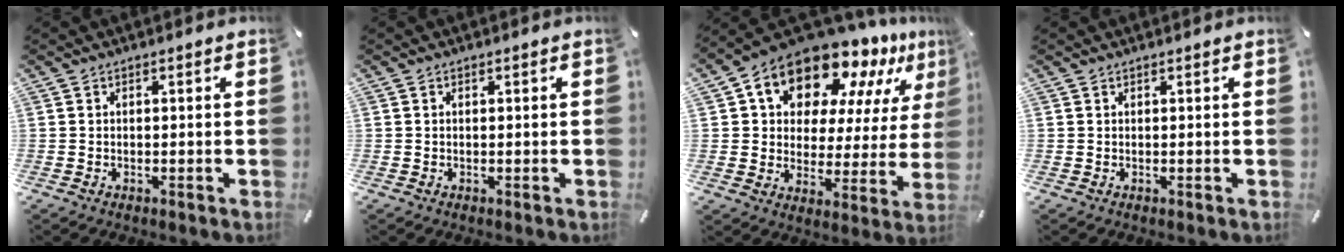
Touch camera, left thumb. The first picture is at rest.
{"total": 0.0}
{"total": 15.9, "force": [12.3, 8.1, 6.0], "torque": [-0.111, -0.102, 0.211]}
{"total": 0.6, "force": [0.4, 0.5, -0.1], "torque": [0.005, 0.003, 0.007]}